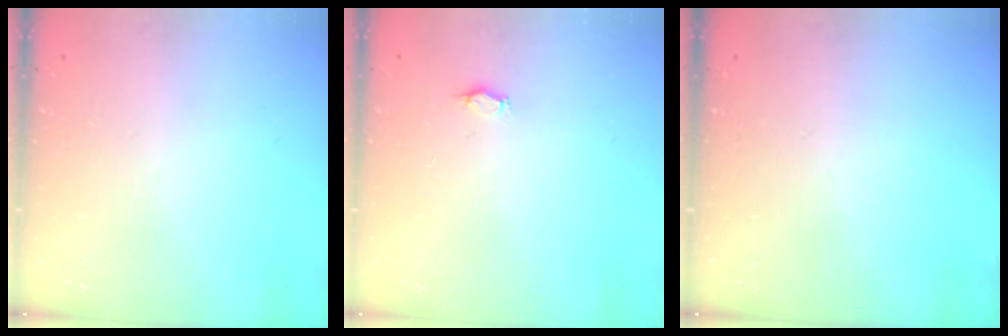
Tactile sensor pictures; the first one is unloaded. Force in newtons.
{"total": 2.2, "press": 2.2, "slide": 0.3}
{"total": 0.0}